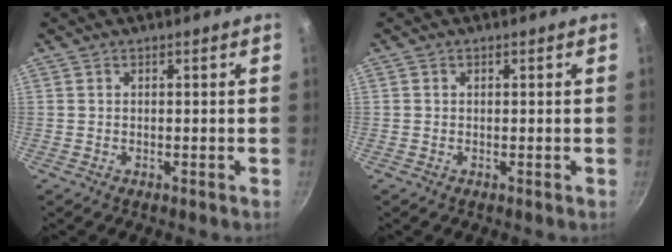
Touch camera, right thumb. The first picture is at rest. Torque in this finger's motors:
{"motor_torque": [-0.04, -0.25, -0.22, 0.18, 0.03]}